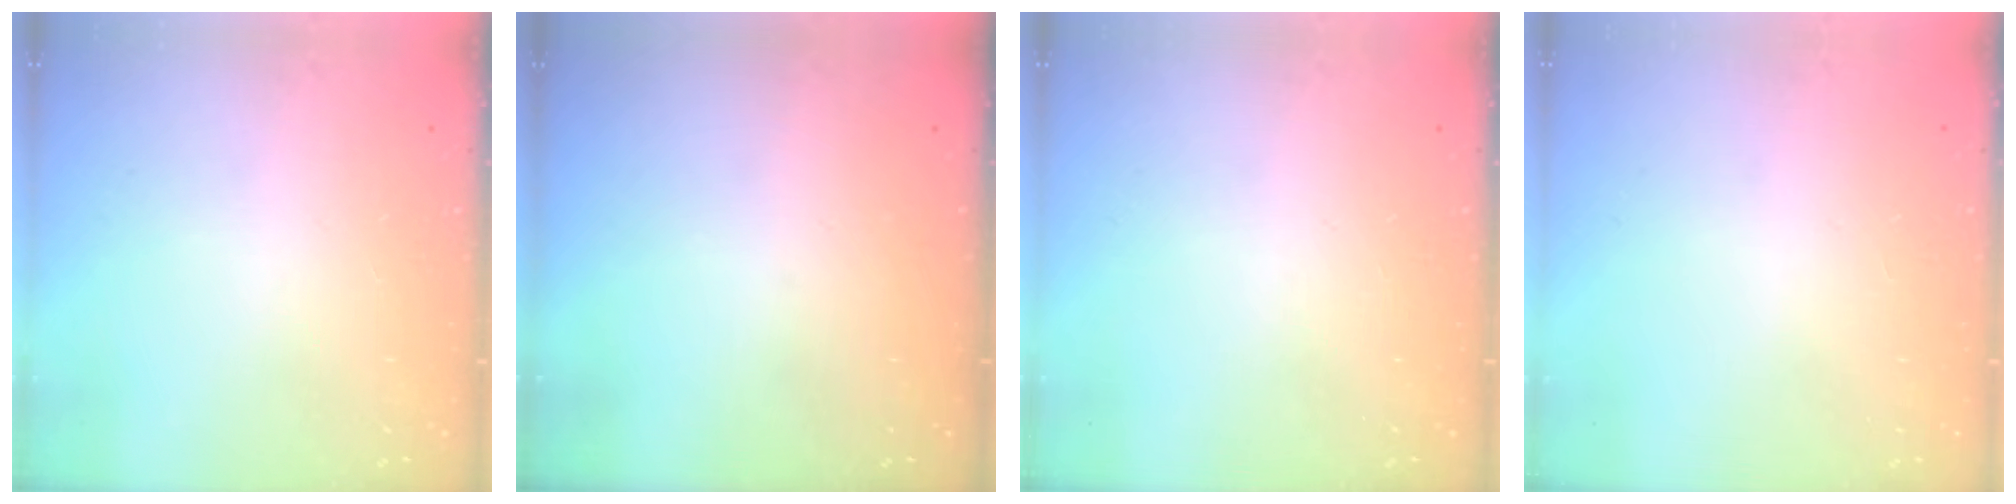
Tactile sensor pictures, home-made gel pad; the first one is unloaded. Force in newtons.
{"total": 0.0}
{"total": 0.0}
{"total": 1.0, "press": 0.8, "slide": 0.6}